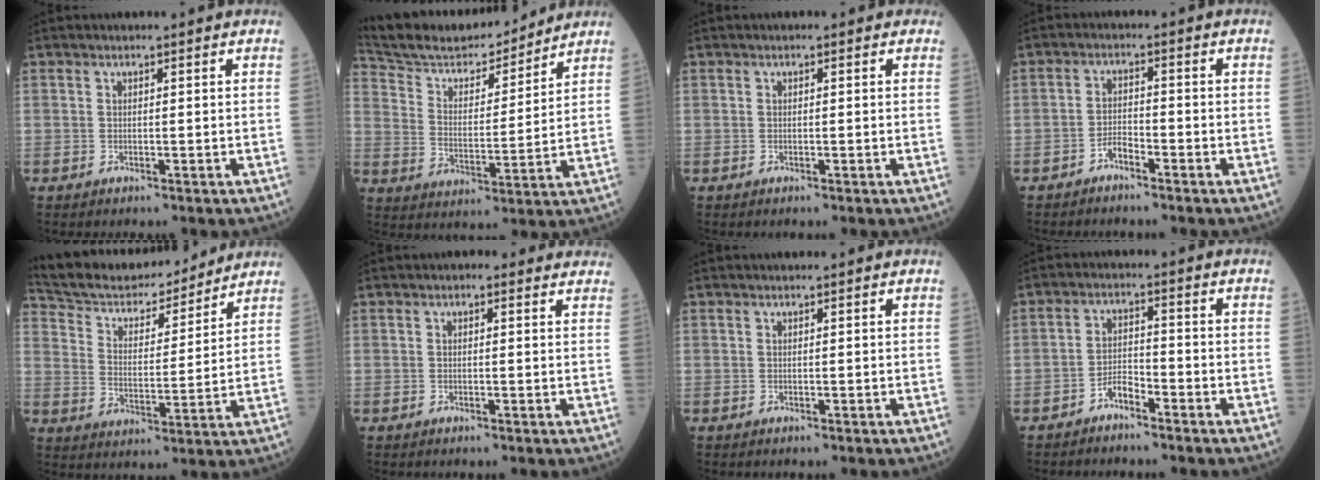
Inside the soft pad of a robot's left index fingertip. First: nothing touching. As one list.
[{"total": 18.3, "force": [17.0, 3.3, 5.9], "torque": [-0.107, 0.012, 0.284]}, {"total": 0.0}, {"total": 2.3, "force": [-1.9, 0.6, 1.2], "torque": [-0.022, 0.002, -0.038]}, {"total": 19.5, "force": [17.9, 4.6, 6.1], "torque": [-0.112, 0.015, 0.285]}, {"total": 2.7, "force": [2.1, 1.2, 1.3], "torque": [-0.008, 0.015, 0.010]}, {"total": 0.0}, {"total": 3.1, "force": [-2.5, 0.9, 1.5], "torque": [-0.028, 0.003, -0.049]}]